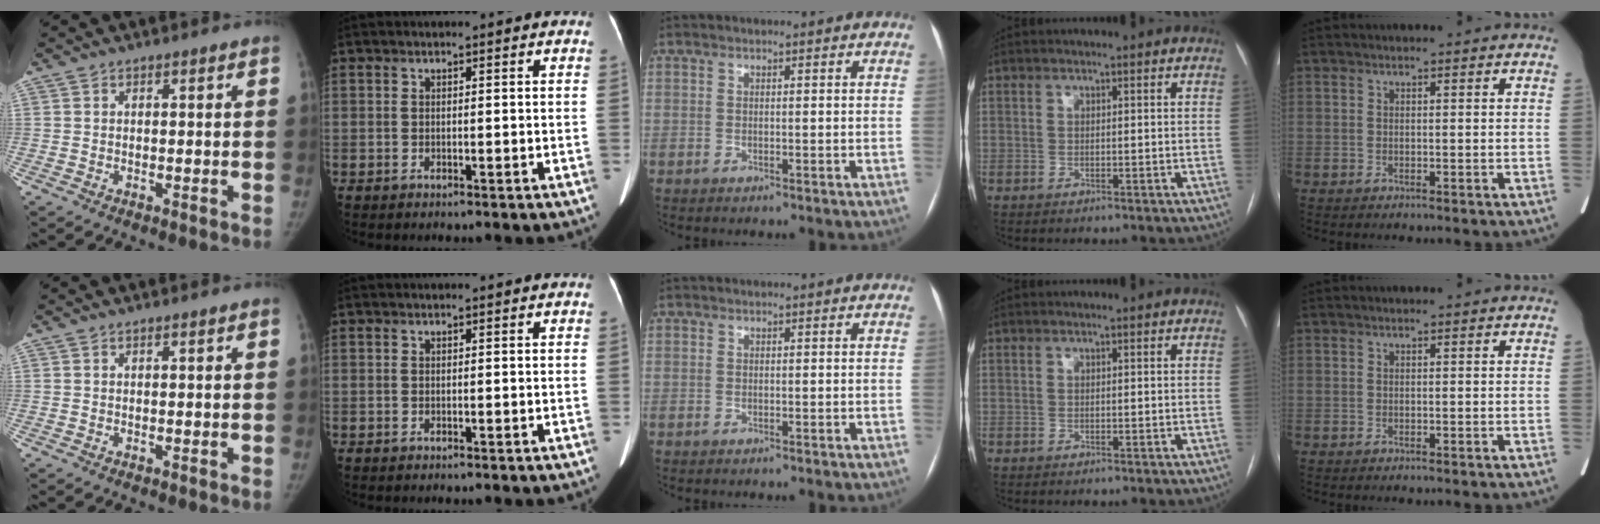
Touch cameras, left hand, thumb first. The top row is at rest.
{}